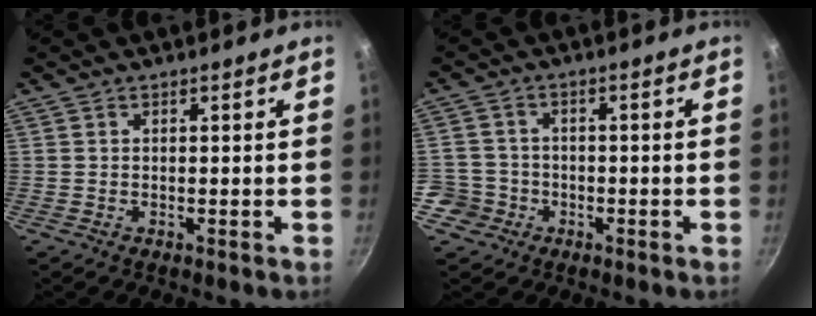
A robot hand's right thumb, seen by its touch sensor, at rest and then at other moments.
{"total": 5.7, "force": [-2.3, 5.2, 0.6], "torque": [0.012, 0.034, -0.043]}